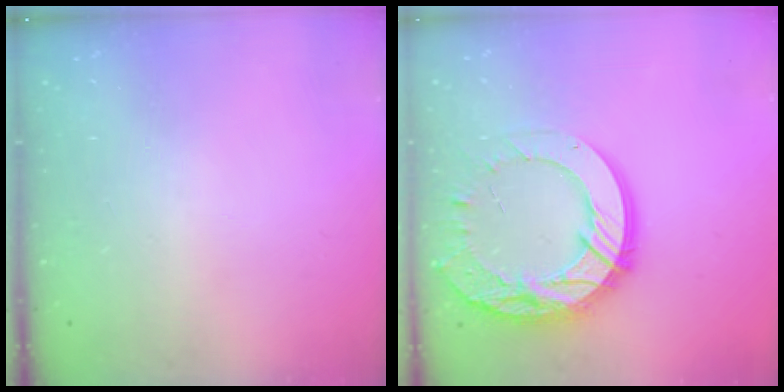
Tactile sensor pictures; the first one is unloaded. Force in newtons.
{"total": 20.2, "press": 20.2, "slide": 1.8}